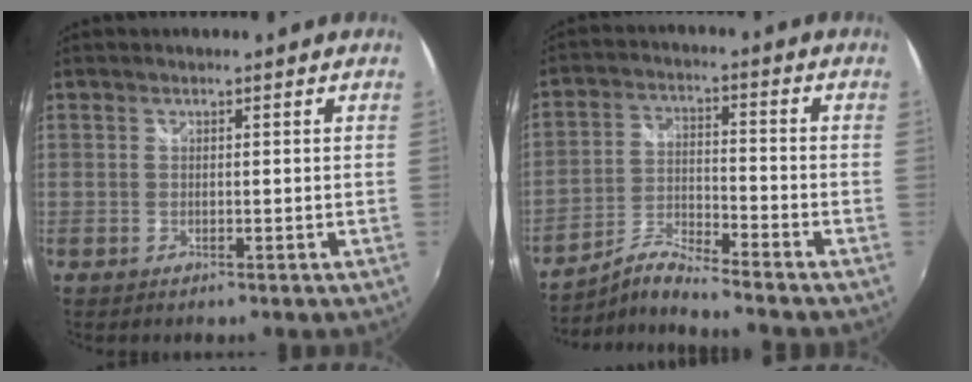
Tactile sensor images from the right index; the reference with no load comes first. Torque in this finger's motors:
{"motor_torque": [0.20, -0.21, 0.03, 0.00]}